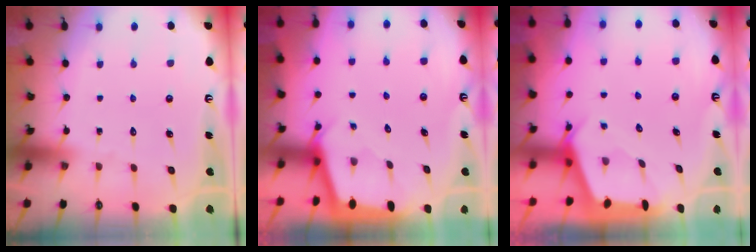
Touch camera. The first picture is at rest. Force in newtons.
{"total": 2.3, "press": 2.3, "slide": 0.2}
{"total": 3.5, "press": 3.5, "slide": 0.3}